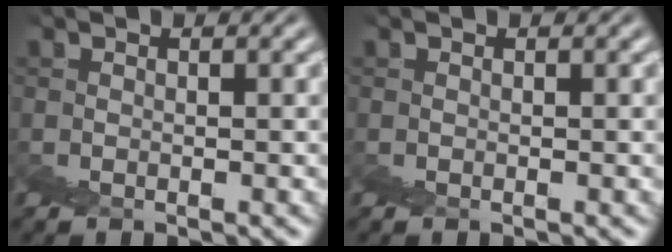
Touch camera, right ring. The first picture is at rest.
{"total": 0.0}